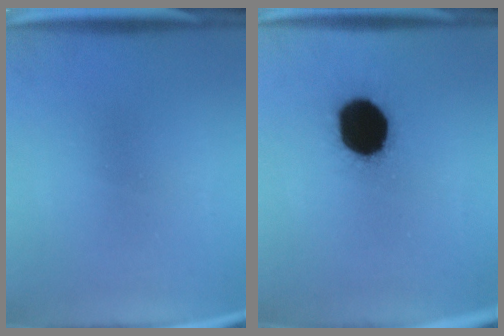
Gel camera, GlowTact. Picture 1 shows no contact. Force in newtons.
{"total": 19.7}